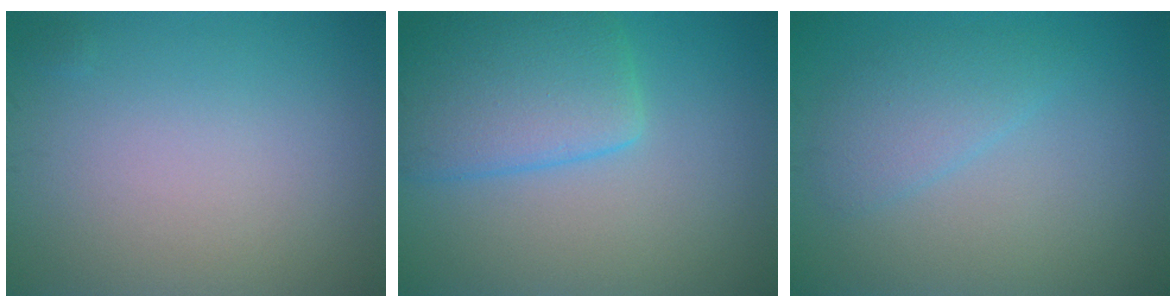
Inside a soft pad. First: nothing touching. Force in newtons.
{"total": 5.9, "press": 5.8, "slide": 0.3}
{"total": 2.5, "press": 2.5, "slide": 0.2}